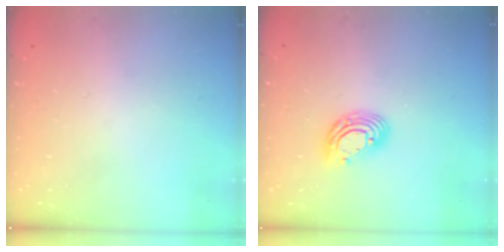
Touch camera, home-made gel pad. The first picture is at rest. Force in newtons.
{"total": 10.5, "press": 10.4, "slide": 1.9}